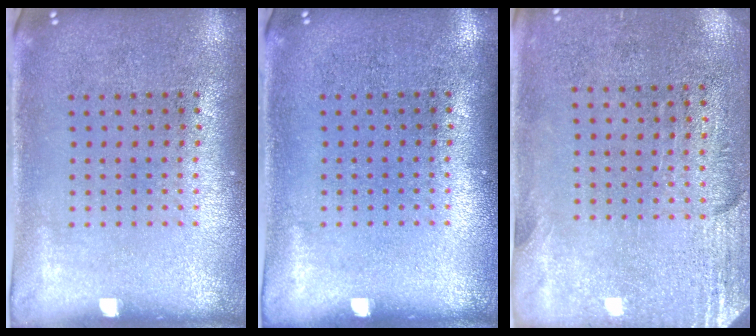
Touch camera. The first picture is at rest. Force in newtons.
{"total": 0.0}
{"total": 2.8, "press": 2.4, "slide": 1.4}